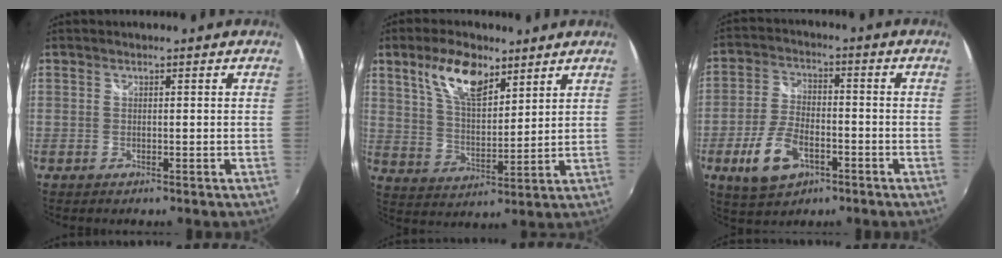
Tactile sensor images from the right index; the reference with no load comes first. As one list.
[{"total": 11.0, "force": [6.7, 4.8, 7.3], "torque": [-0.129, 0.010, 0.130]}, {"total": 10.5, "force": [-4.7, 5.7, 7.4], "torque": [-0.162, -0.001, -0.078]}]